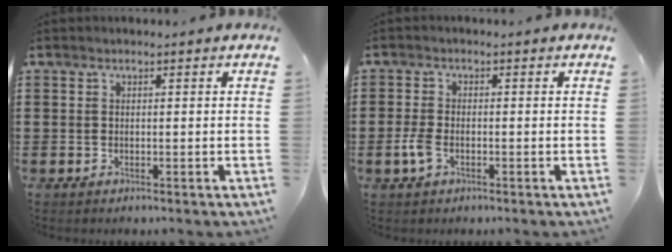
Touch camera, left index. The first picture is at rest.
{"total": 3.0, "force": [-1.2, 1.5, 2.3], "torque": [-0.064, -0.005, -0.027]}